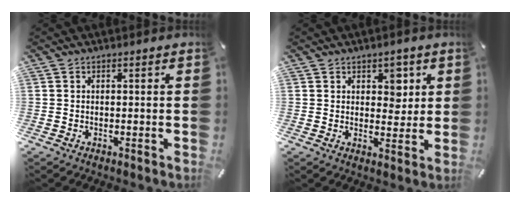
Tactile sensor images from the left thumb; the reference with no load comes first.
{"total": 4.9, "force": [2.0, 3.6, 2.5], "torque": [-0.011, -0.010, 0.026]}